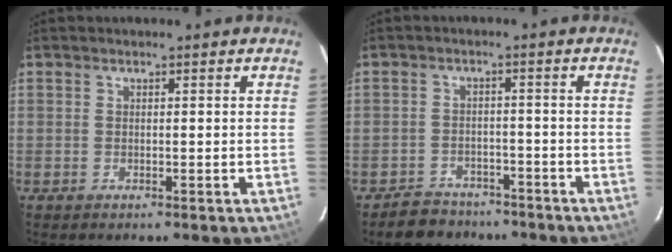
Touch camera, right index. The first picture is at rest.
{"total": 7.1, "force": [-5.8, 4.1, 0.8], "torque": [-0.030, 0.020, -0.079]}